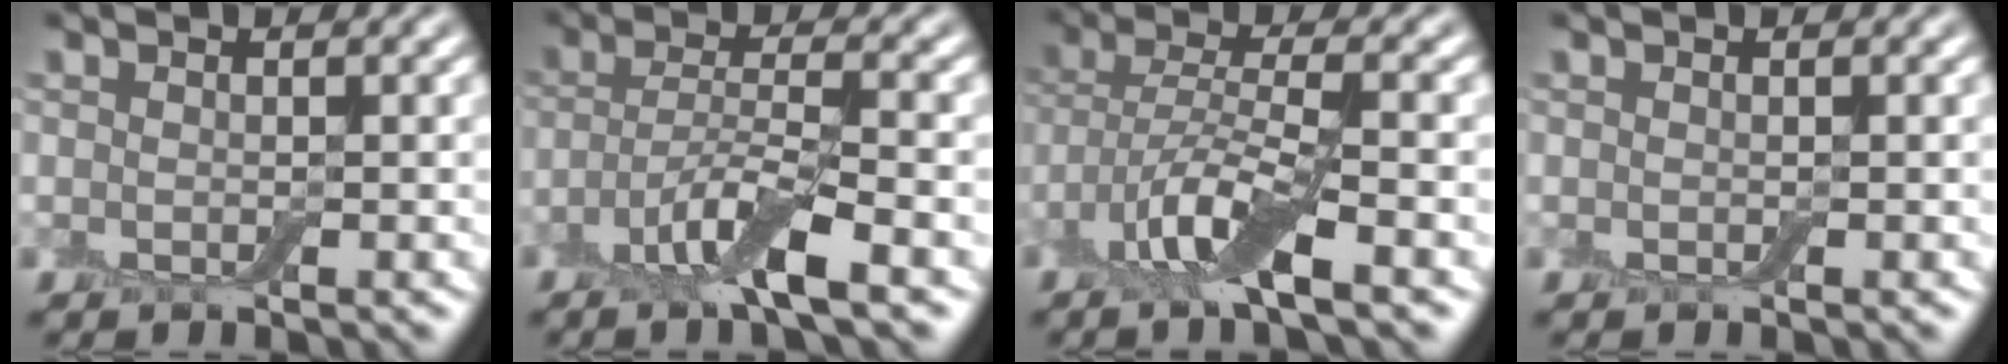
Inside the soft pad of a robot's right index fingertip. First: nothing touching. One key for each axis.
{"total": 4.7, "fx": -2.5, "fy": 0.8, "fz": 3.9, "tx": -0.076, "ty": 0.001, "tz": -0.058}
{"total": 5.4, "fx": -2.7, "fy": 1.3, "fz": 4.5, "tx": -0.098, "ty": -0.002, "tz": -0.062}
{"total": 0.0}